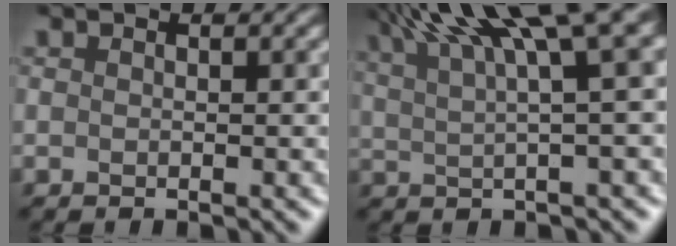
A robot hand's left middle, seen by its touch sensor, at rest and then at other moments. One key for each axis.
{"total": 11.0, "fx": 6.0, "fy": 2.4, "fz": 8.9, "tx": -0.127, "ty": 0.035, "tz": 0.098}